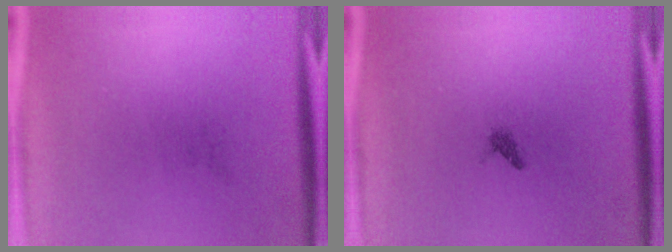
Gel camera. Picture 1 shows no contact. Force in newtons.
{"total": 0.7}